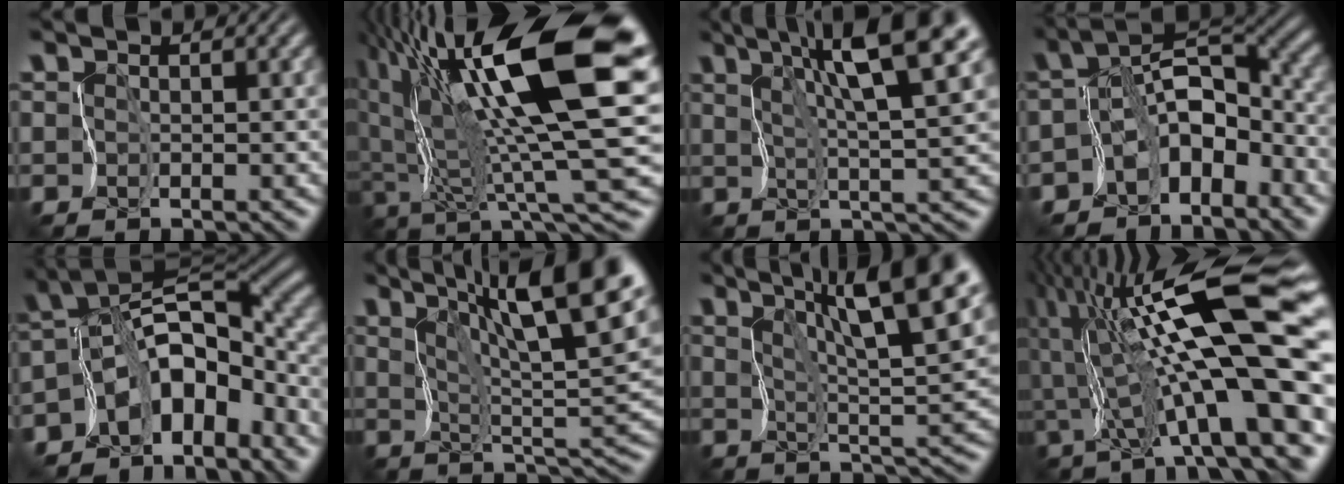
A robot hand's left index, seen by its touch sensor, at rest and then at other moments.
{"total": 17.7, "force": [6.8, 3.7, 16.0], "torque": [-0.291, 0.023, 0.123]}
{"total": 9.7, "force": [4.7, 1.0, 8.4], "torque": [-0.130, 0.011, 0.077]}
{"total": 7.5, "force": [-4.6, 4.3, 4.1], "torque": [-0.057, 0.000, -0.083]}
{"total": 10.4, "force": [-5.7, 6.1, 6.2], "torque": [-0.110, 0.002, -0.095]}
{"total": 13.0, "force": [7.8, 2.0, 10.2], "torque": [-0.153, 0.008, 0.121]}
{"total": 11.8, "force": [6.6, 1.7, 9.6], "torque": [-0.139, 0.012, 0.097]}
{"total": 15.0, "force": [2.4, 2.5, 14.5], "torque": [-0.237, 0.016, 0.039]}